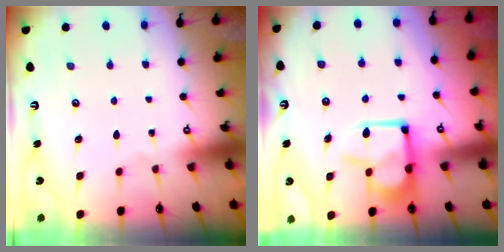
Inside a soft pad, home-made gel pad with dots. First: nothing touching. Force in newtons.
{"total": 11.1, "press": 11.0, "slide": 1.3}